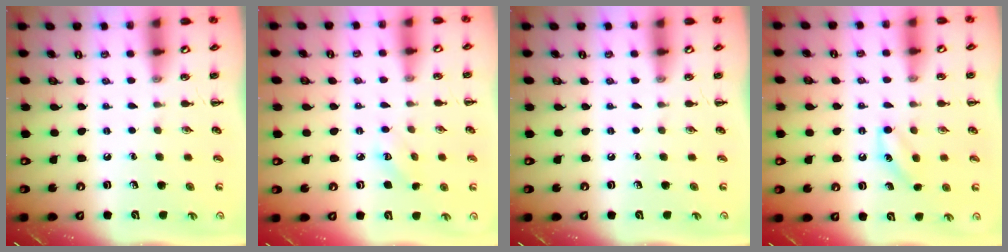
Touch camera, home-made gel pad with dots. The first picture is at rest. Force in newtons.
{"total": 2.9, "press": 2.8, "slide": 0.8}
{"total": 0.0}
{"total": 6.6, "press": 6.4, "slide": 1.6}